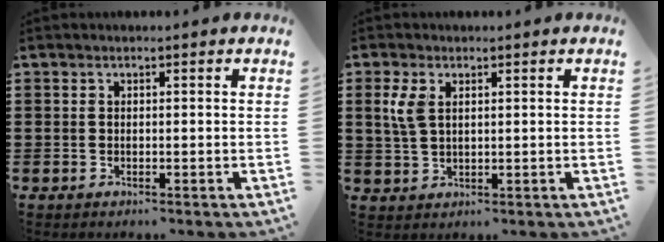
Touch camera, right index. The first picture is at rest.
{"total": 3.8, "force": [1.4, 2.0, 3.0], "torque": [-0.072, 0.004, 0.023]}